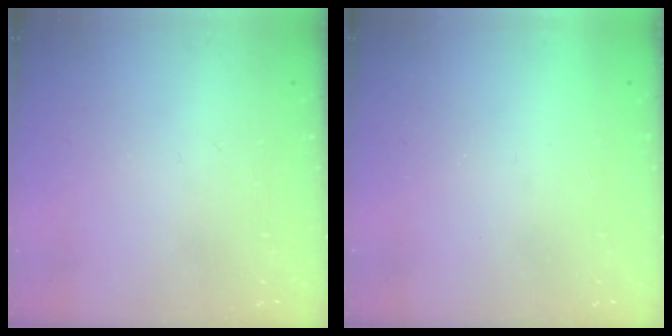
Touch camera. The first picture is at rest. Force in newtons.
{"total": 1.7, "press": 1.6, "slide": 0.1}